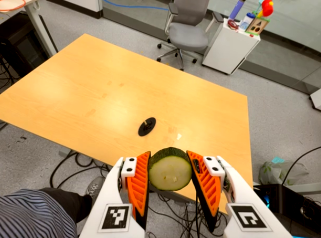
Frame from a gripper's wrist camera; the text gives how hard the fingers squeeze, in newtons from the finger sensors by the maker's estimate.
{"total": 10.6, "left": 10.1, "right": 11.0}